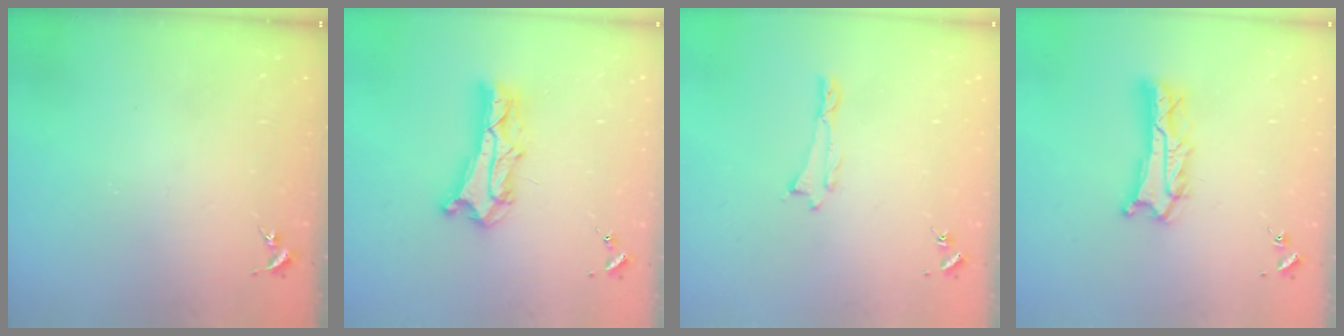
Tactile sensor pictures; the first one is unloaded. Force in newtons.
{"total": 8.3, "press": 8.3, "slide": 0.7}
{"total": 0.0}
{"total": 5.0, "press": 4.9, "slide": 0.5}